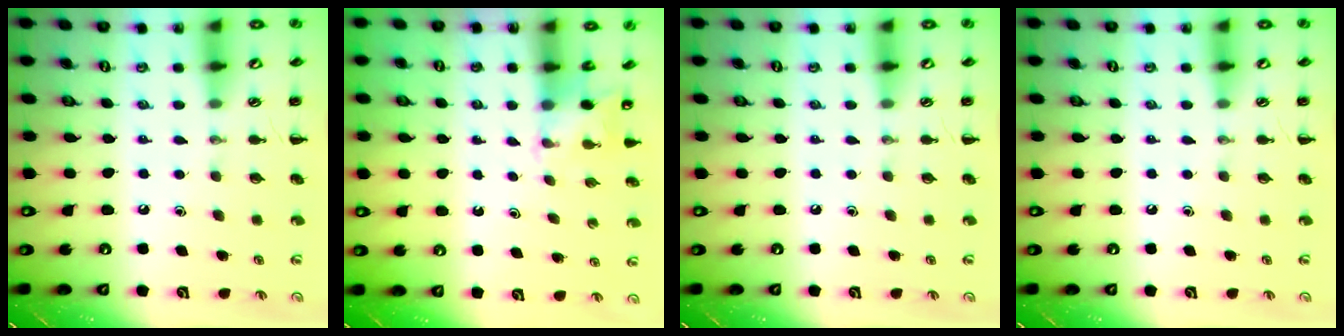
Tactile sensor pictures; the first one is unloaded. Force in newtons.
{"total": 4.3, "press": 4.2, "slide": 0.8}
{"total": 0.0}
{"total": 0.0}